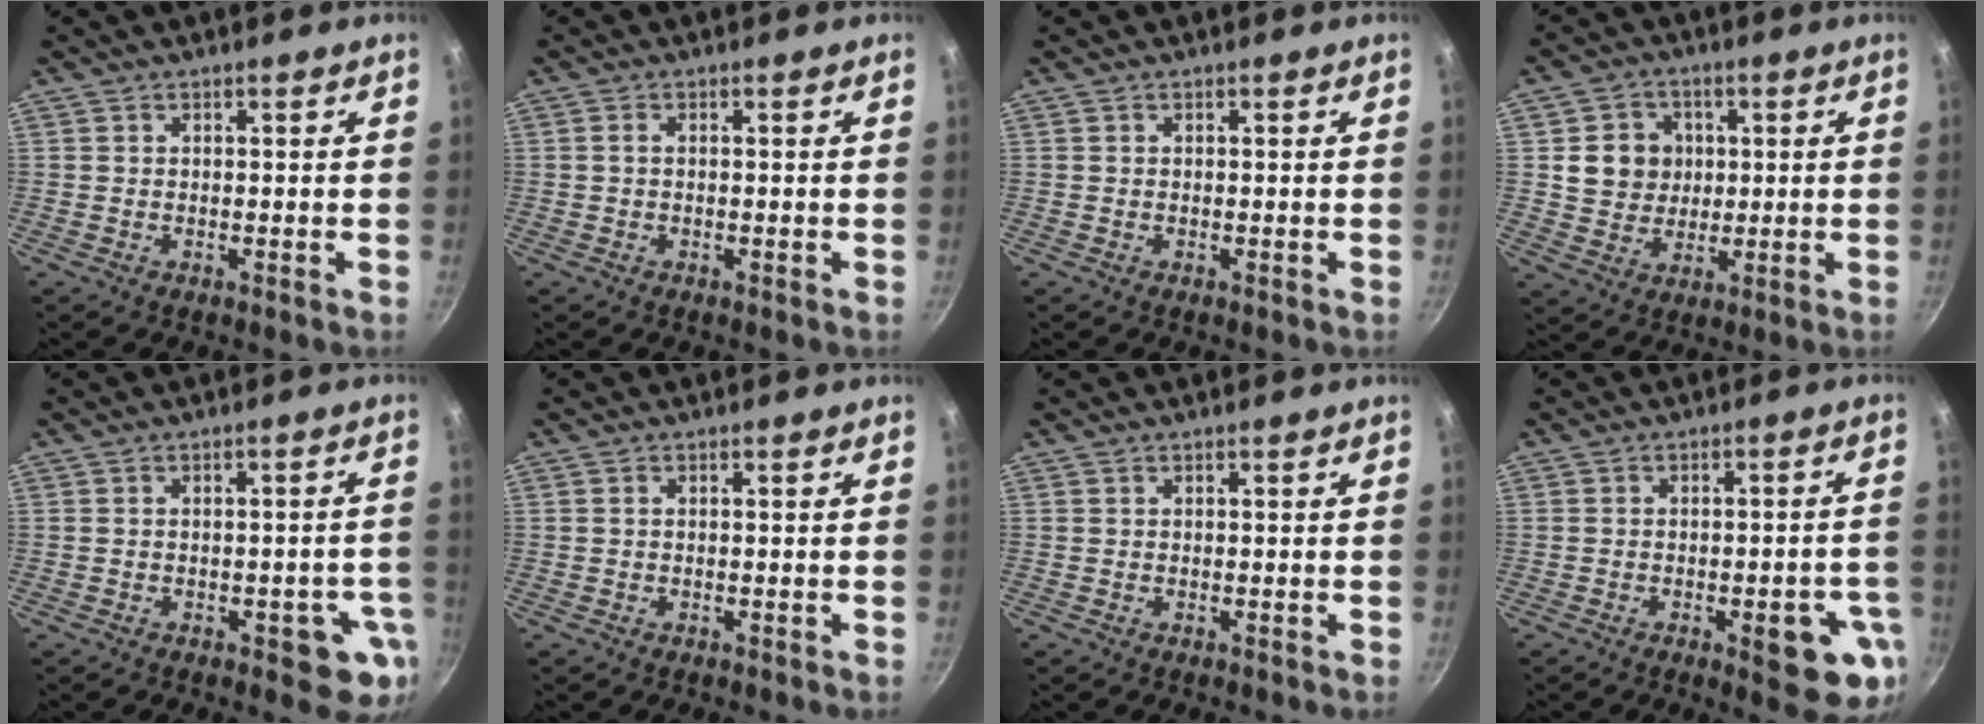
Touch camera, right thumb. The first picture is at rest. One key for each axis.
{"total": 0.7, "fx": 0.1, "fy": 0.3, "fz": 0.7, "tx": -0.015, "ty": 0.003, "tz": 0.000}
{"total": 0.0}
{"total": 8.4, "fx": 1.3, "fy": 7.6, "fz": 3.2, "tx": -0.021, "ty": 0.003, "tz": 0.023}
{"total": 7.4, "fx": -2.6, "fy": 3.5, "fz": 5.9, "tx": -0.032, "ty": 0.015, "tz": -0.028}
{"total": 0.0}
{"total": 0.0}
{"total": 10.8, "fx": -3.9, "fy": 3.9, "fz": 9.3, "tx": -0.085, "ty": 0.015, "tz": -0.044}